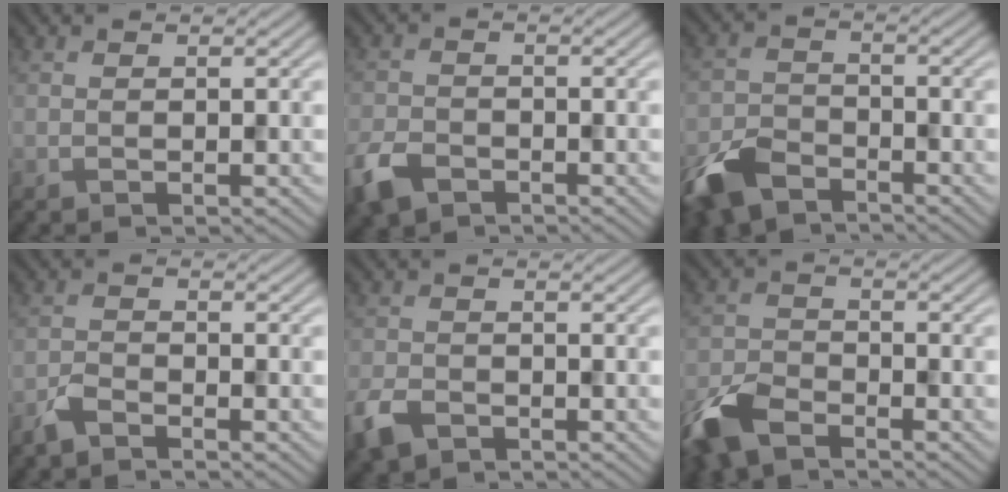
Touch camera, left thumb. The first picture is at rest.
{"total": 4.8, "force": [-3.1, 2.8, 2.3], "torque": [-0.060, -0.007, -0.072]}
{"total": 7.0, "force": [-5.1, 3.5, 3.3], "torque": [-0.073, -0.010, -0.115]}
{"total": 2.3, "force": [-1.9, 0.7, 1.0], "torque": [-0.024, 0.001, -0.047]}
{"total": 4.1, "force": [-2.7, 2.5, 2.0], "torque": [-0.052, -0.009, -0.062]}
{"total": 7.3, "force": [-5.2, 3.3, 3.9], "torque": [-0.087, -0.012, -0.117]}